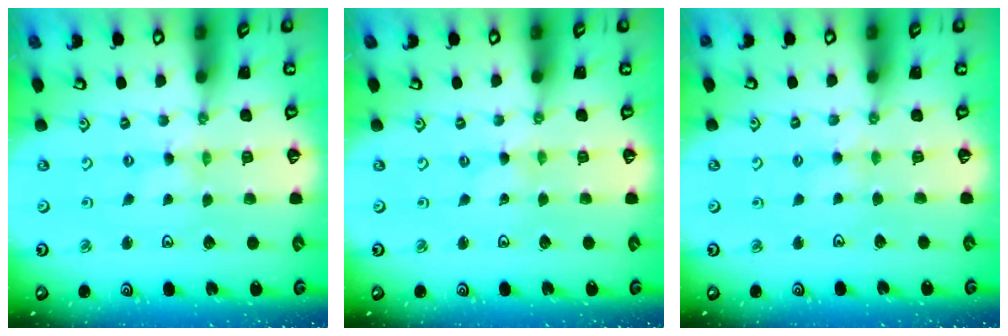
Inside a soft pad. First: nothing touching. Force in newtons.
{"total": 0.0}
{"total": 2.8, "press": 2.8, "slide": 0.5}